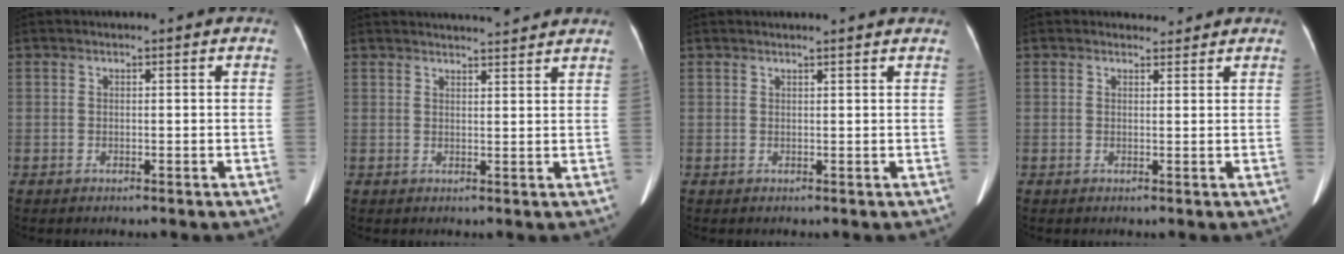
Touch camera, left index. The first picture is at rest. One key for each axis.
{"total": 6.9, "fx": 6.7, "fy": 0.1, "fz": 1.7, "tx": -0.025, "ty": 0.014, "tz": 0.078}
{"total": 3.4, "fx": 3.2, "fy": -0.1, "fz": 1.0, "tx": -0.015, "ty": 0.010, "tz": 0.033}
{"total": 1.4, "fx": 1.3, "fy": 0.6, "fz": -0.2, "tx": 0.001, "ty": -0.001, "tz": 0.018}